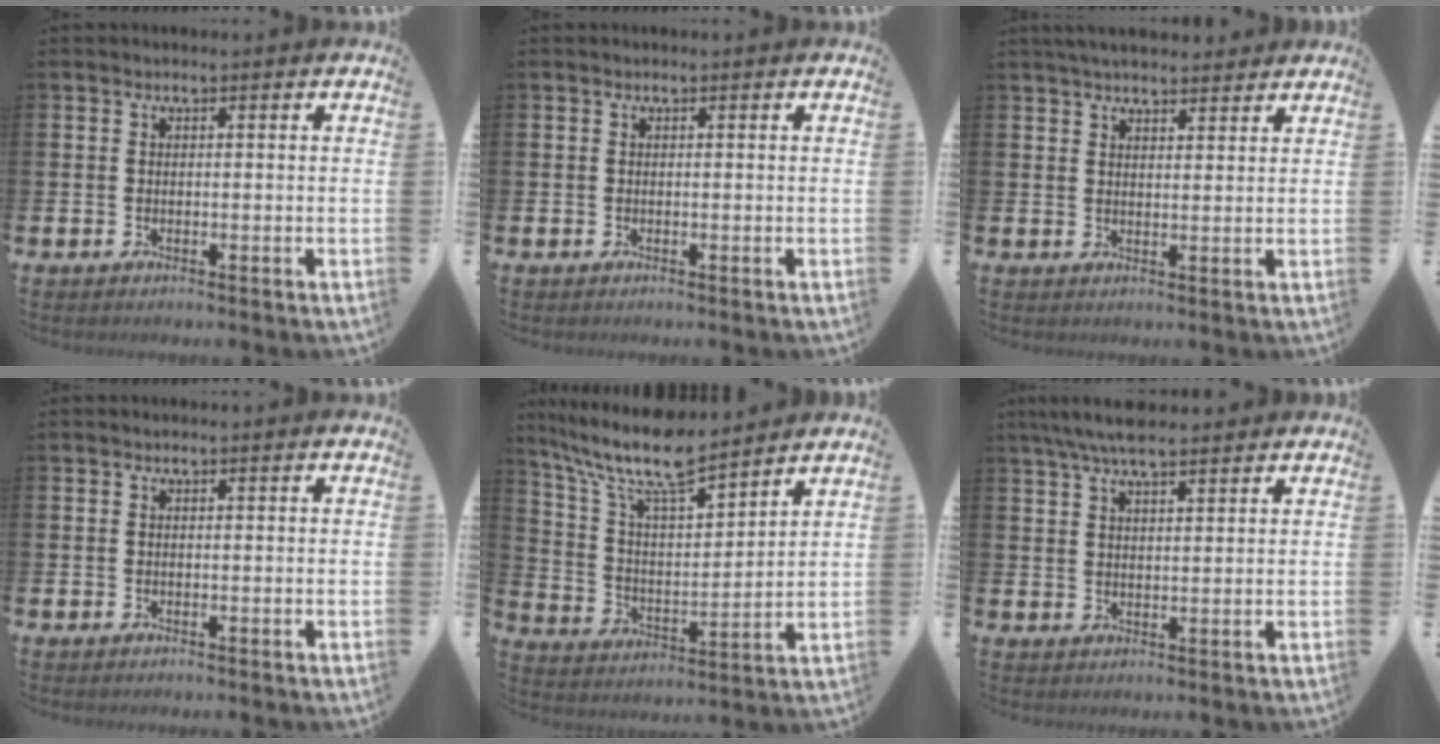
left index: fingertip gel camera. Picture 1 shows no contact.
{"total": 0.0}
{"total": 4.2, "force": [4.0, 1.0, 0.8], "torque": [-0.023, -0.012, 0.076]}
{"total": 0.0}
{"total": 10.8, "force": [9.5, 2.2, 4.7], "torque": [-0.135, -0.050, 0.167]}
{"total": 6.1, "force": [5.3, 1.4, 2.8], "torque": [-0.058, -0.015, 0.094]}